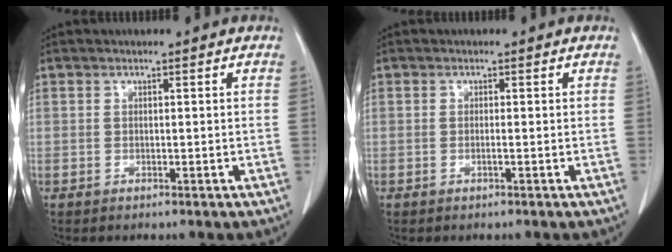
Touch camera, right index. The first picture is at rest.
{"total": 0.6, "force": [-0.2, -0.1, 0.5], "torque": [-0.010, 0.001, -0.002]}